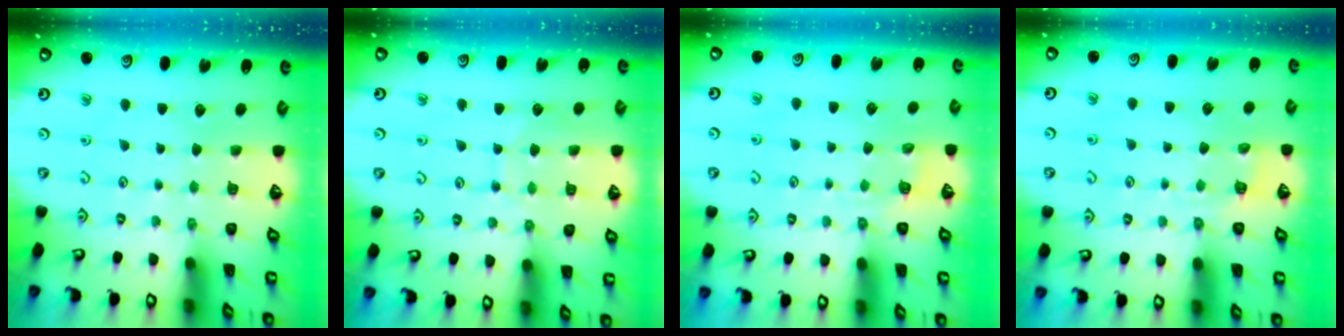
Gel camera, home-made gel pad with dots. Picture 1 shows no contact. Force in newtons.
{"total": 7.9, "press": 7.8, "slide": 0.5}
{"total": 2.1, "press": 1.0, "slide": 1.9}
{"total": 2.1, "press": 1.0, "slide": 1.9}